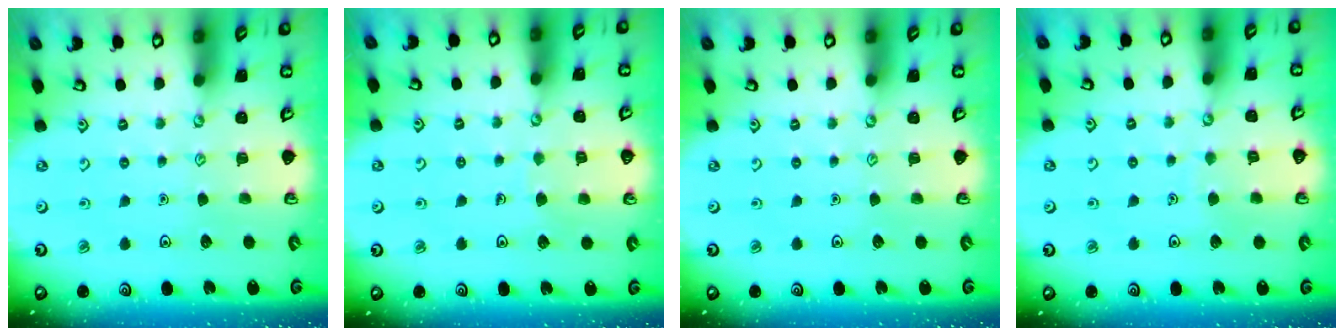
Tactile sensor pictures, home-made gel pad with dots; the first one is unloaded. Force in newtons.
{"total": 3.4, "press": 3.4, "slide": 0.2}
{"total": 0.0}
{"total": 3.3, "press": 3.3, "slide": 0.3}